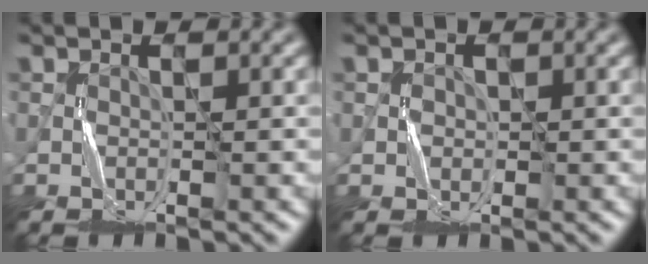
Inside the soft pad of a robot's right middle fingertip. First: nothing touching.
{"total": 1.0, "force": [0.2, 1.0, -0.1], "torque": [0.001, 0.000, 0.006]}